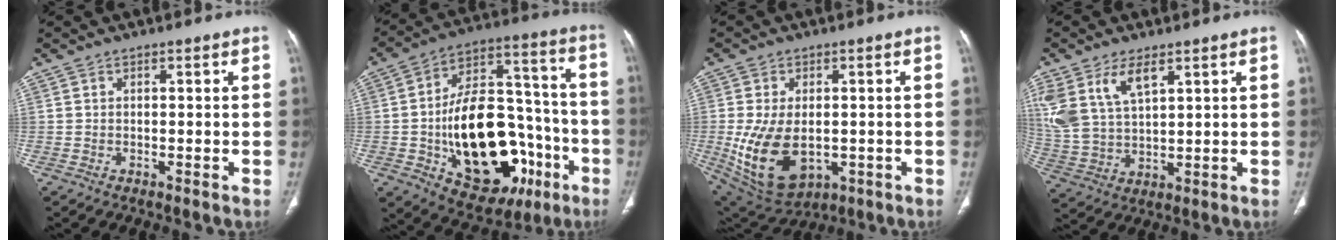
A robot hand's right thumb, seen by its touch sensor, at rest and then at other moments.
{"total": 29.1, "force": [-8.2, 16.8, 22.3], "torque": [-0.341, 0.039, -0.105]}
{"total": 14.5, "force": [-2.2, 8.9, 11.2], "torque": [-0.203, -0.008, -0.008]}
{"total": 12.3, "force": [6.2, 6.4, 8.5], "torque": [-0.183, -0.014, 0.136]}